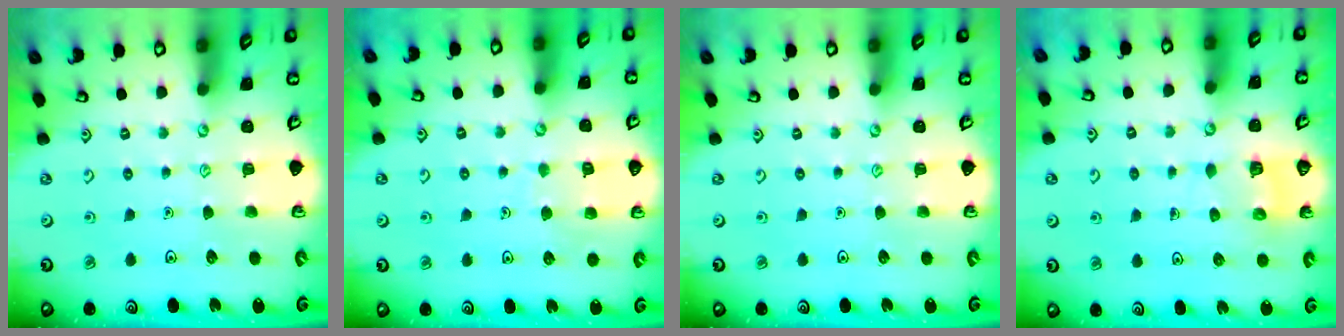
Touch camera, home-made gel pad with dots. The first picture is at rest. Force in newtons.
{"total": 5.5, "press": 5.5, "slide": 0.5}
{"total": 0.0}
{"total": 4.7, "press": 4.7, "slide": 0.3}